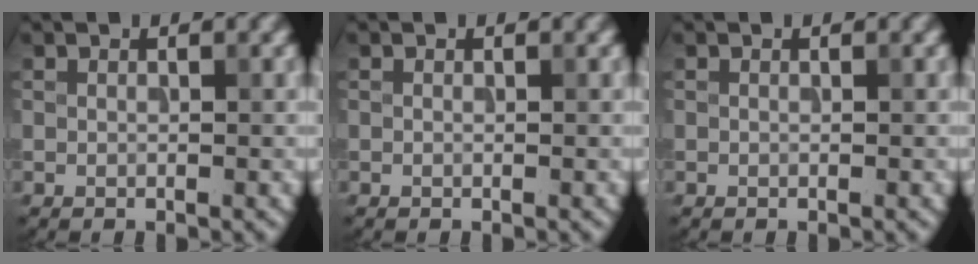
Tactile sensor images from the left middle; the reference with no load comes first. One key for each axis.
{"total": 0.0}
{"total": 0.0}